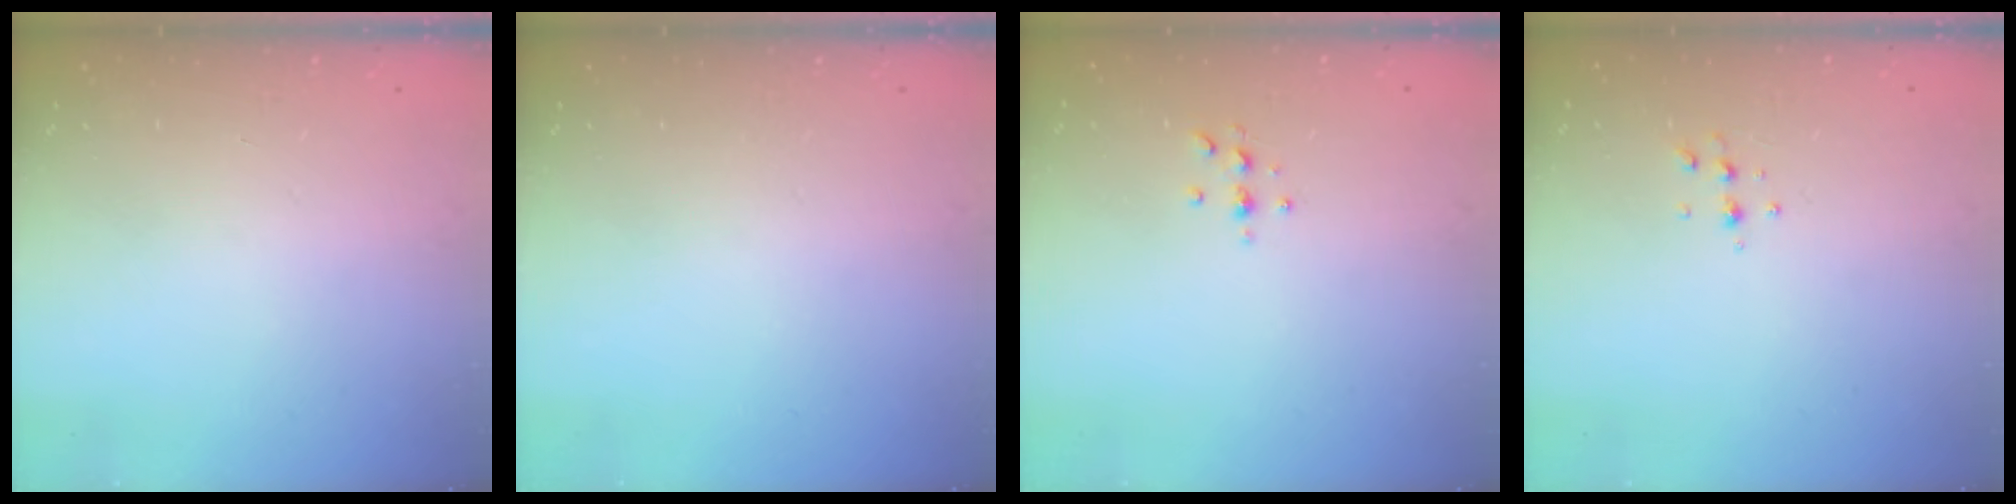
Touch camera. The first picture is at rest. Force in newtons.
{"total": 0.0}
{"total": 3.8, "press": 3.7, "slide": 0.4}
{"total": 4.7, "press": 4.6, "slide": 1.0}